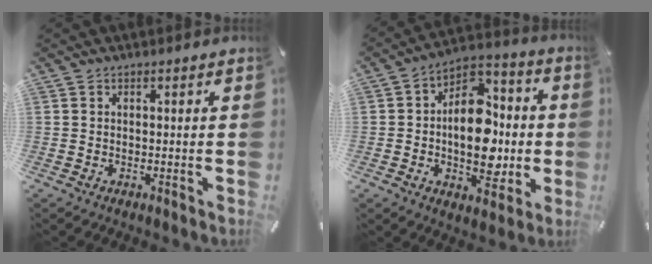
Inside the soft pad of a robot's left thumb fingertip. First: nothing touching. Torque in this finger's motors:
{"motor_torque": [1.72, 3.29, 1.04, -0.65, 0.32]}